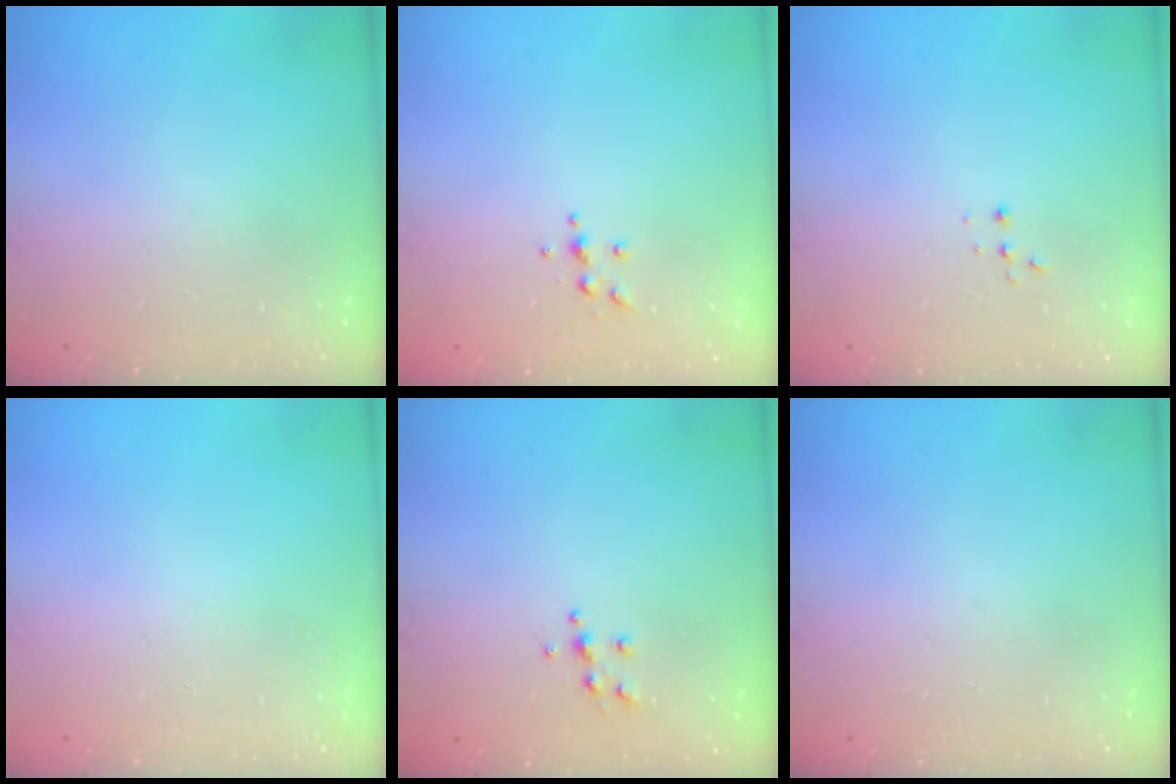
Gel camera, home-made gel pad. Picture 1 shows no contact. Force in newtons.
{"total": 5.3, "press": 5.3, "slide": 0.5}
{"total": 2.2, "press": 2.2, "slide": 0.5}
{"total": 0.0}
{"total": 5.5, "press": 5.4, "slide": 0.6}
{"total": 0.0}